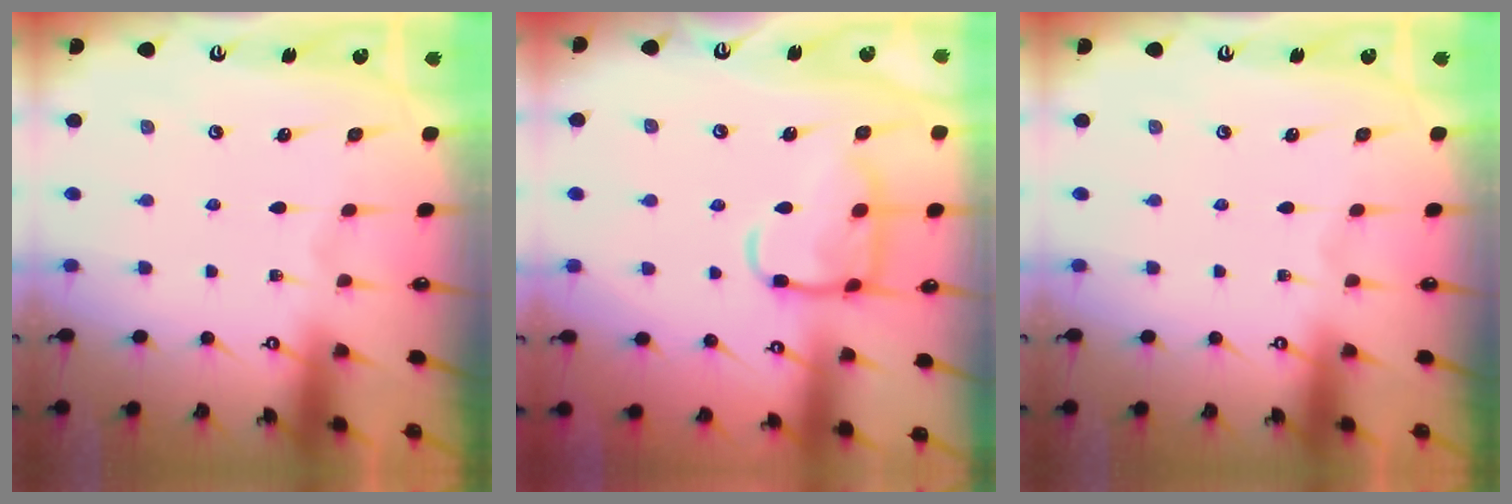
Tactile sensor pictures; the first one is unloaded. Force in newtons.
{"total": 12.9, "press": 12.8, "slide": 1.1}
{"total": 0.0}